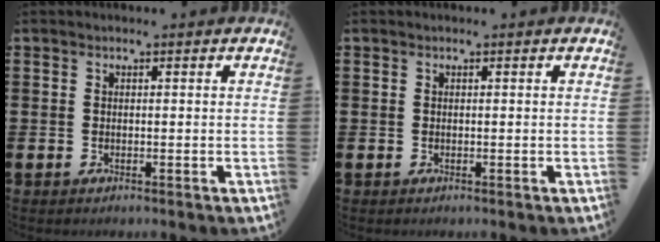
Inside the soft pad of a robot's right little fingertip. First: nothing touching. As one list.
[{"total": 0.0}]